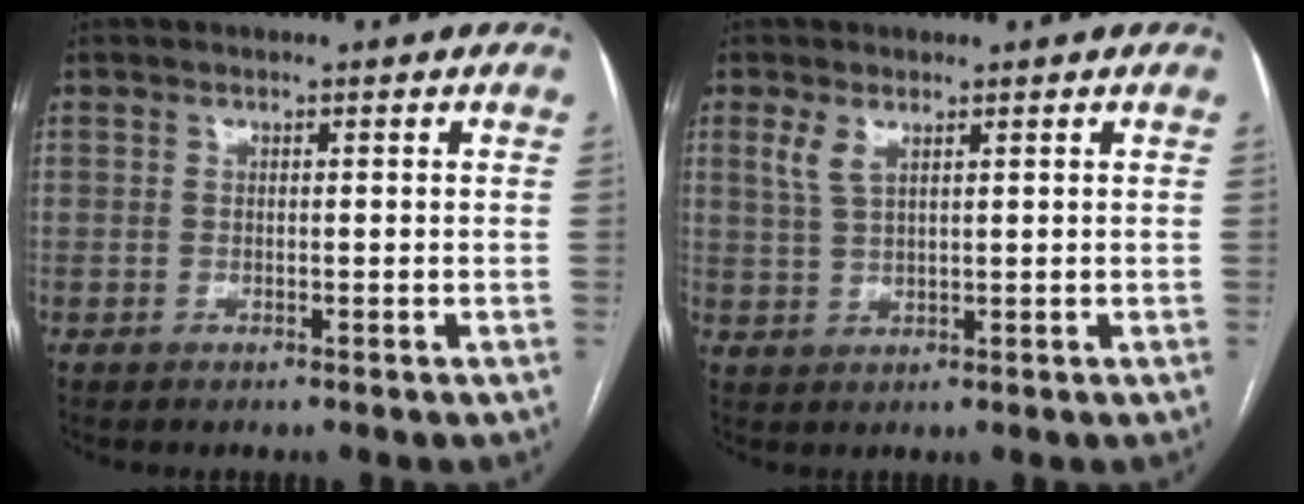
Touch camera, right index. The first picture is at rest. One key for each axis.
{"total": 3.1, "fx": 1.7, "fy": 1.1, "fz": 2.3, "tx": -0.059, "ty": 0.008, "tz": 0.044}